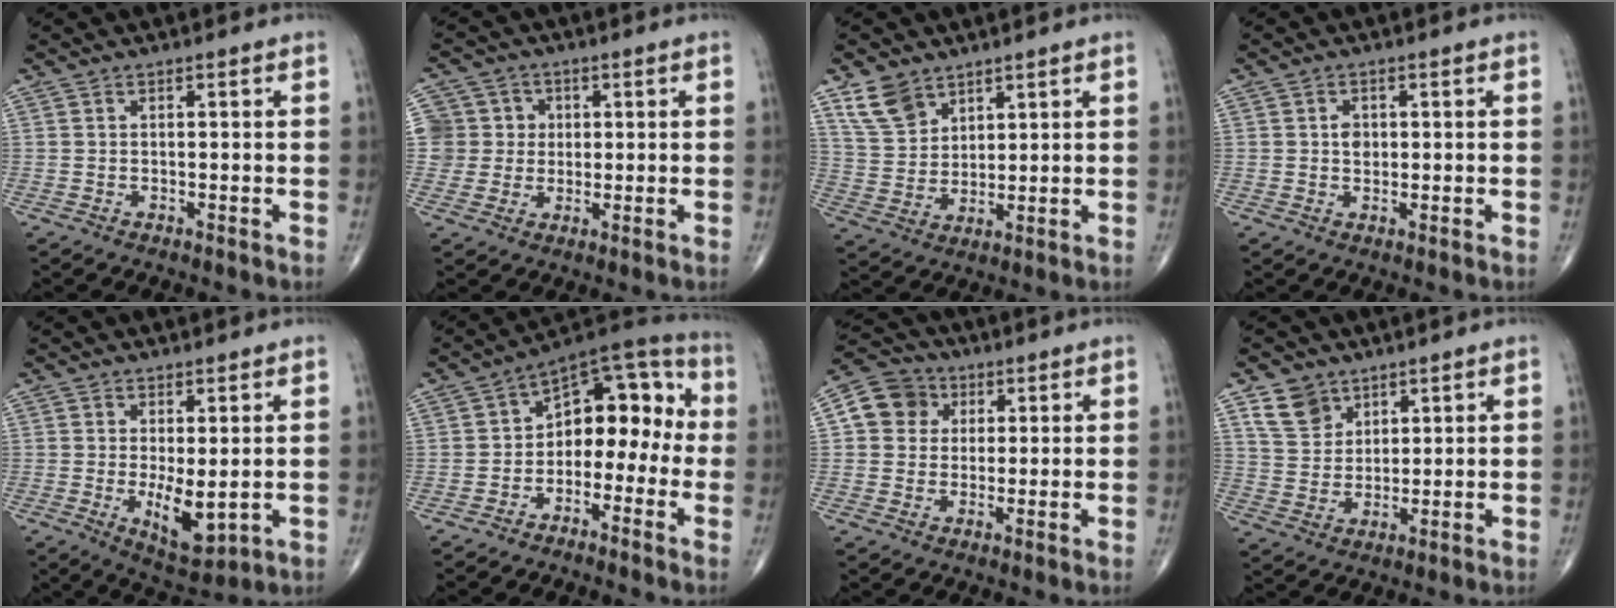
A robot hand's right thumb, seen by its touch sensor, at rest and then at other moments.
{"total": 7.3, "force": [1.0, 7.2, 0.6], "torque": [0.028, 0.014, 0.012]}
{"total": 7.8, "force": [5.3, 4.9, 3.0], "torque": [-0.042, -0.024, 0.113]}
{"total": 2.2, "force": [0.3, 1.7, 1.3], "torque": [-0.011, 0.001, 0.004]}
{"total": 6.5, "force": [-0.4, 2.6, 5.9], "torque": [-0.084, -0.019, 0.005]}
{"total": 13.1, "force": [-1.9, 8.5, 9.8], "torque": [-0.091, 0.058, -0.045]}
{"total": 8.5, "force": [2.1, 7.7, 2.9], "torque": [-0.032, 0.005, 0.027]}
{"total": 7.0, "force": [4.4, 5.0, 2.2], "torque": [-0.020, -0.024, 0.092]}